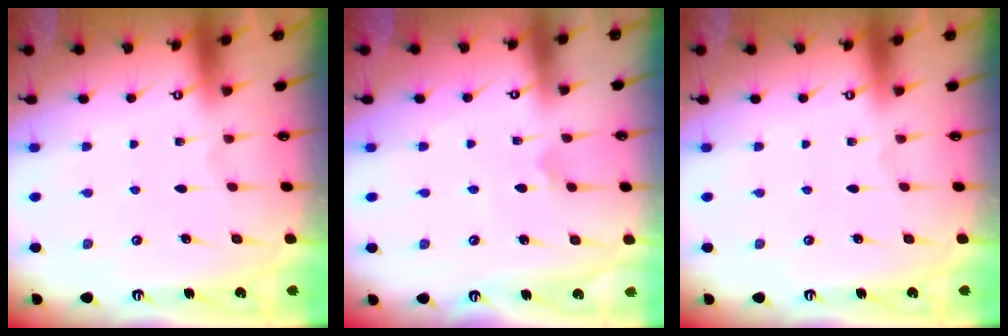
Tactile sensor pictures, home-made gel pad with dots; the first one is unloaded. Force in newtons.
{"total": 3.9, "press": 3.8, "slide": 0.4}
{"total": 0.0}